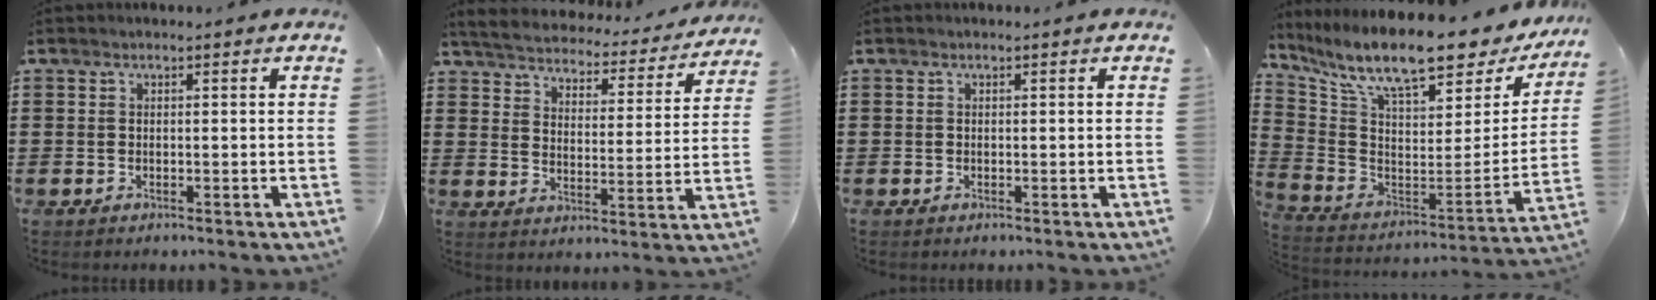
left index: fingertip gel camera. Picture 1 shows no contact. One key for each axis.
{"total": 3.9, "fx": 3.8, "fy": 0.1, "fz": 0.4, "tx": -0.033, "ty": -0.032, "tz": 0.059}
{"total": 0.0}
{"total": 12.5, "fx": 9.8, "fy": 2.5, "fz": 7.4, "tx": -0.163, "ty": -0.071, "tz": 0.165}